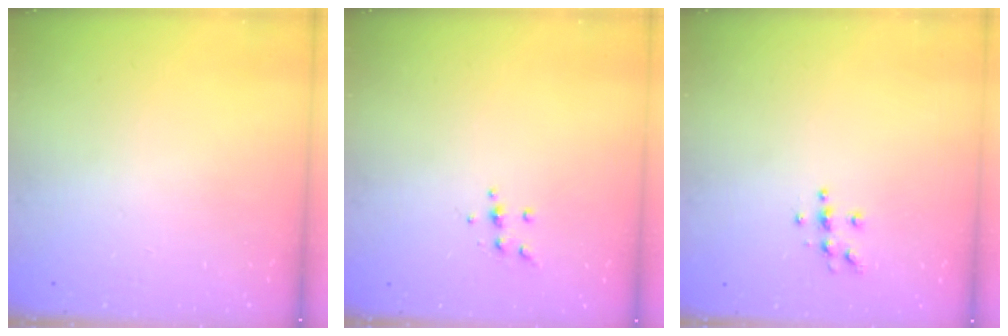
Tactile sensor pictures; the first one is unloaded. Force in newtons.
{"total": 4.0, "press": 3.8, "slide": 1.0}
{"total": 6.2, "press": 6.1, "slide": 0.6}